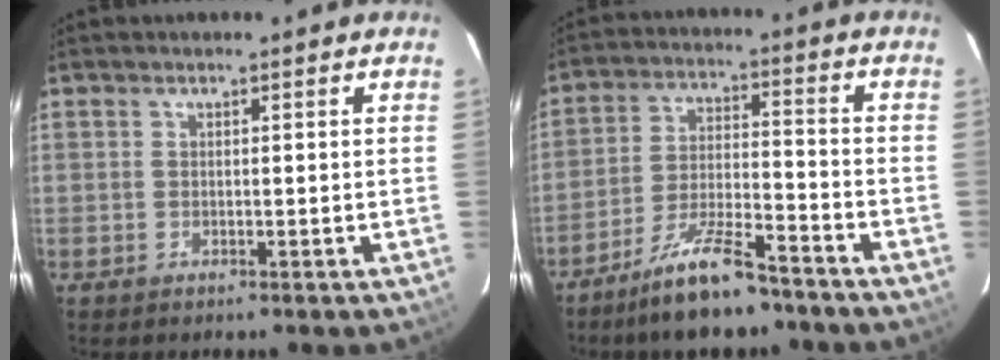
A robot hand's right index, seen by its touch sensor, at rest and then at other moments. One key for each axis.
{"total": 11.9, "fx": -9.5, "fy": 2.3, "fz": 6.7, "tx": -0.143, "ty": -0.004, "tz": -0.168}